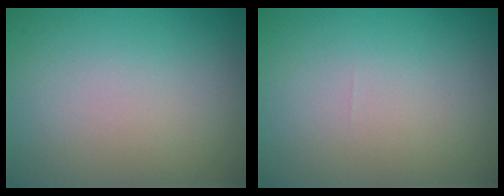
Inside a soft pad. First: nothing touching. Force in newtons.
{"total": 0.0}